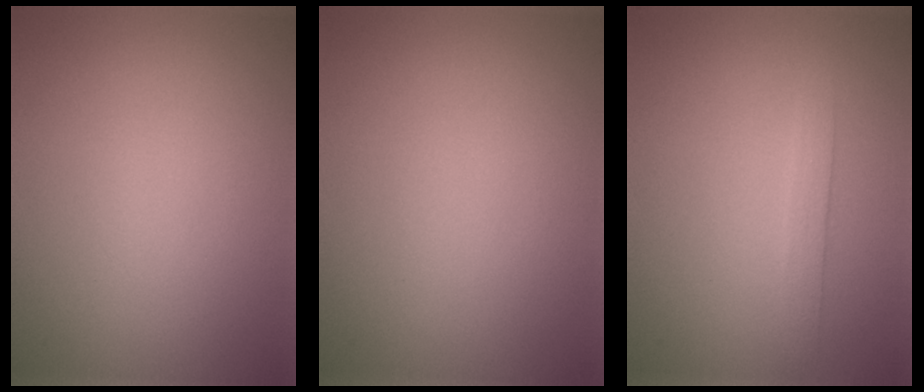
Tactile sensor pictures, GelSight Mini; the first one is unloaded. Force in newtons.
{"total": 0.0}
{"total": 1.7, "press": 1.7, "slide": 0.0}